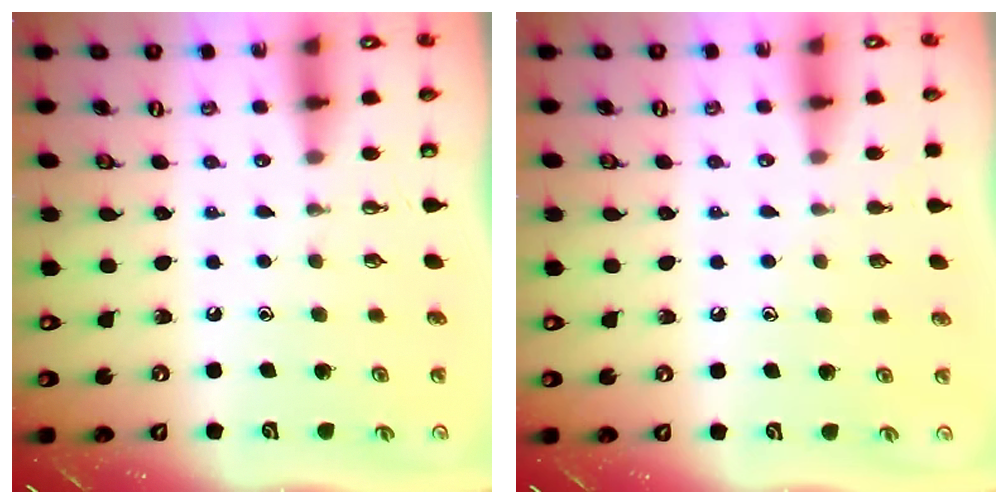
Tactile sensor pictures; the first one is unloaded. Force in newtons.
{"total": 3.3, "press": 3.3, "slide": 0.5}